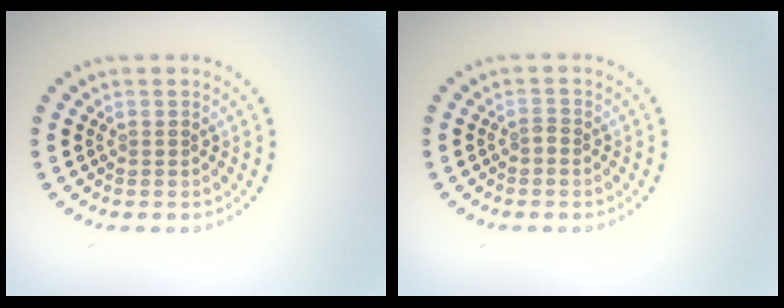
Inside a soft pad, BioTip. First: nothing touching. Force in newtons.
{"total": 0.7, "press": 0.4, "slide": 0.5}